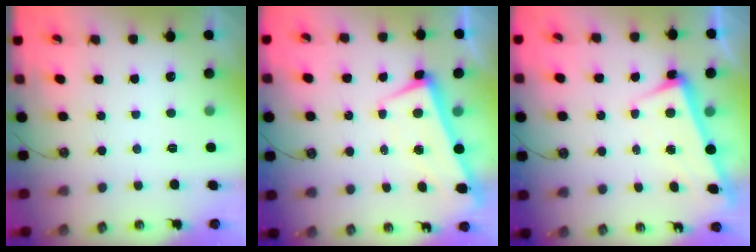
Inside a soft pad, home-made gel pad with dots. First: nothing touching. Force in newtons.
{"total": 1.8, "press": 0.8, "slide": 1.6}
{"total": 2.4, "press": 2.2, "slide": 1.1}